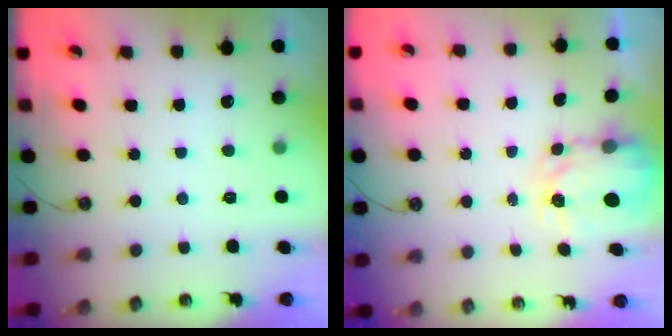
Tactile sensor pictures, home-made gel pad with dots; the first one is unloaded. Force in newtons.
{"total": 3.9, "press": 3.9, "slide": 0.3}